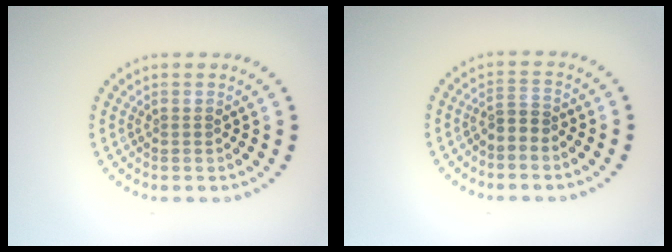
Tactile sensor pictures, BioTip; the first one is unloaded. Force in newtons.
{"total": 1.6, "press": 1.4, "slide": 0.9}